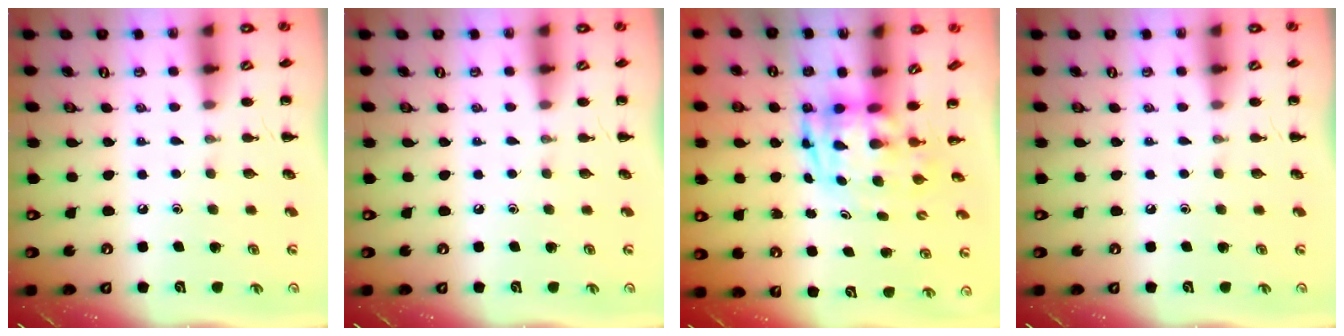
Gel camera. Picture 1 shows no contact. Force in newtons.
{"total": 0.0}
{"total": 3.2, "press": 3.1, "slide": 0.8}
{"total": 0.0}